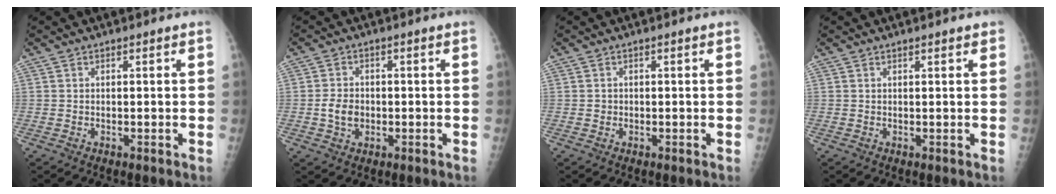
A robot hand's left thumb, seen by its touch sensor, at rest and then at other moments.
{"total": 4.1, "force": [-0.6, 3.1, 2.5], "torque": [-0.037, 0.003, -0.011]}
{"total": 0.8, "force": [-0.1, 0.8, 0.2], "torque": [0.002, 0.003, -0.001]}
{"total": 1.5, "force": [1.1, 0.3, 1.0], "torque": [-0.011, 0.000, 0.011]}